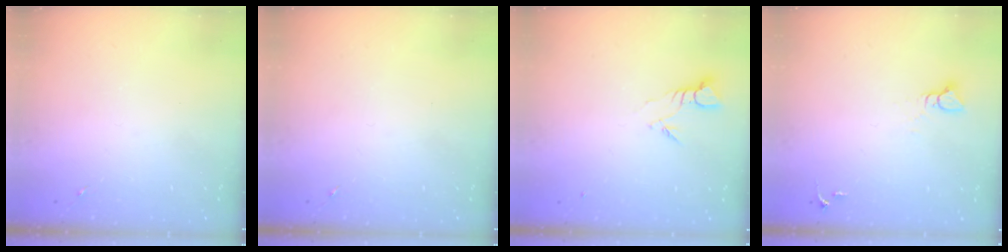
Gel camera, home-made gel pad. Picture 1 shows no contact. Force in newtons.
{"total": 0.0}
{"total": 3.7, "press": 3.7, "slide": 0.3}
{"total": 3.9, "press": 3.8, "slide": 0.3}